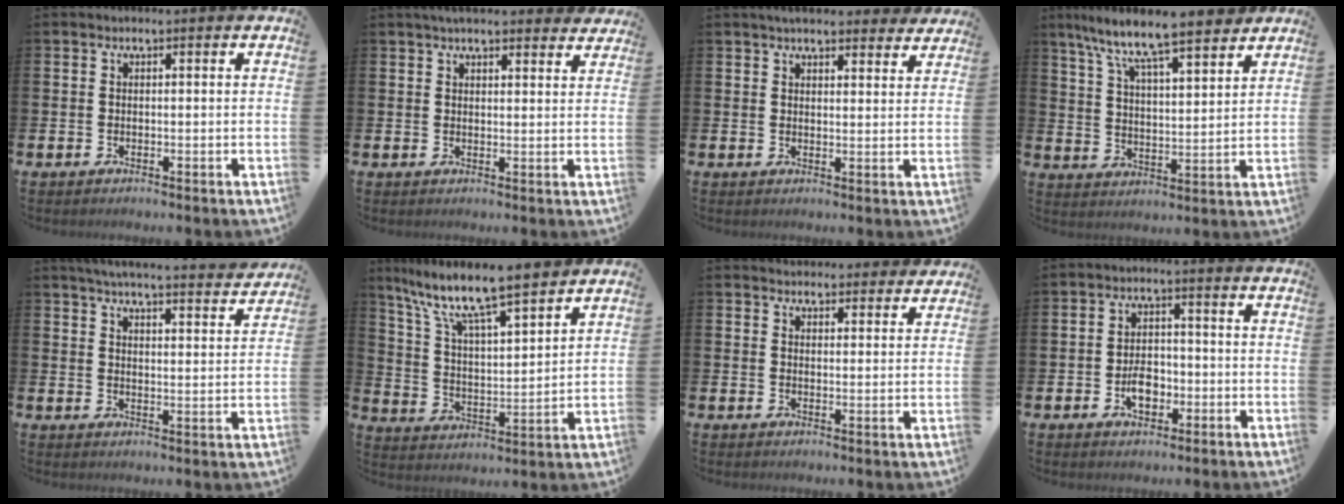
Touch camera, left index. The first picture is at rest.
{"total": 4.0, "force": [3.7, 0.7, 1.1], "torque": [-0.027, -0.010, 0.069]}
{"total": 4.5, "force": [4.2, 1.0, 1.1], "torque": [-0.022, -0.017, 0.076]}
{"total": 9.2, "force": [8.3, 1.0, 3.8], "torque": [-0.112, -0.046, 0.145]}
{"total": 5.3, "force": [5.2, 0.3, 1.3], "torque": [-0.029, -0.043, 0.086]}
{"total": 10.2, "force": [8.9, 1.2, 4.7], "torque": [-0.134, -0.053, 0.152]}
{"total": 3.7, "force": [3.6, 0.8, -0.1], "torque": [-0.006, -0.016, 0.066]}
{"total": 4.1, "force": [-1.3, 2.6, 2.9], "torque": [-0.040, 0.002, -0.028]}